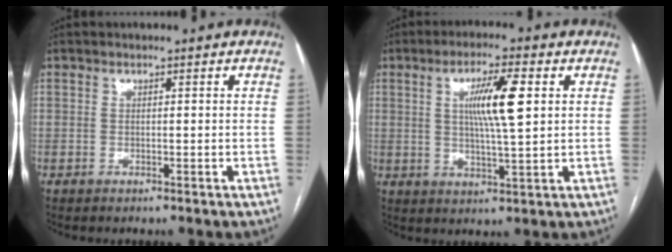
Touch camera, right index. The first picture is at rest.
{"total": 8.6, "force": [2.1, 0.6, 8.3], "torque": [-0.150, 0.001, 0.038]}